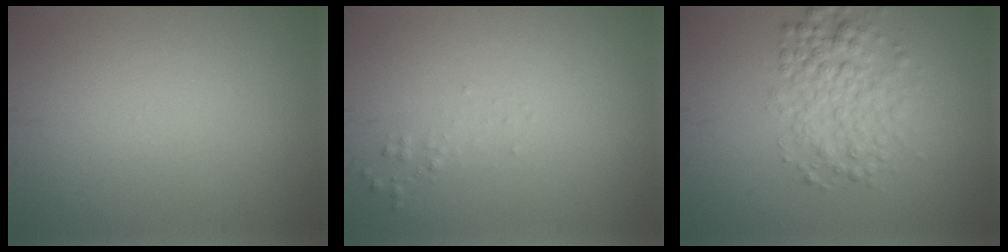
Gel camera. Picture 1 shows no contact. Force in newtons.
{"total": 0.6, "press": 0.6, "slide": 0.0}
{"total": 4.3, "press": 4.3, "slide": 0.1}